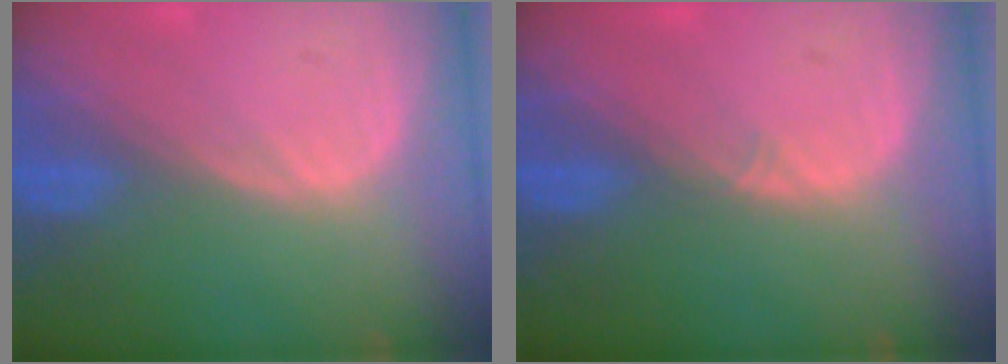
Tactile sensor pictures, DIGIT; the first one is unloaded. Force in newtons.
{"total": 0.6, "press": 0.5, "slide": 0.4}